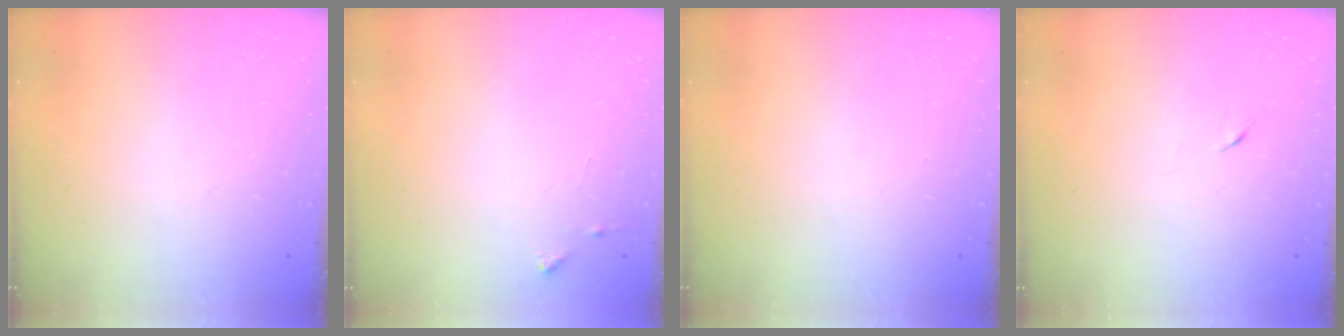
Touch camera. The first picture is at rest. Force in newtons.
{"total": 4.1, "press": 4.1, "slide": 0.5}
{"total": 0.0}
{"total": 4.0, "press": 4.0, "slide": 0.6}